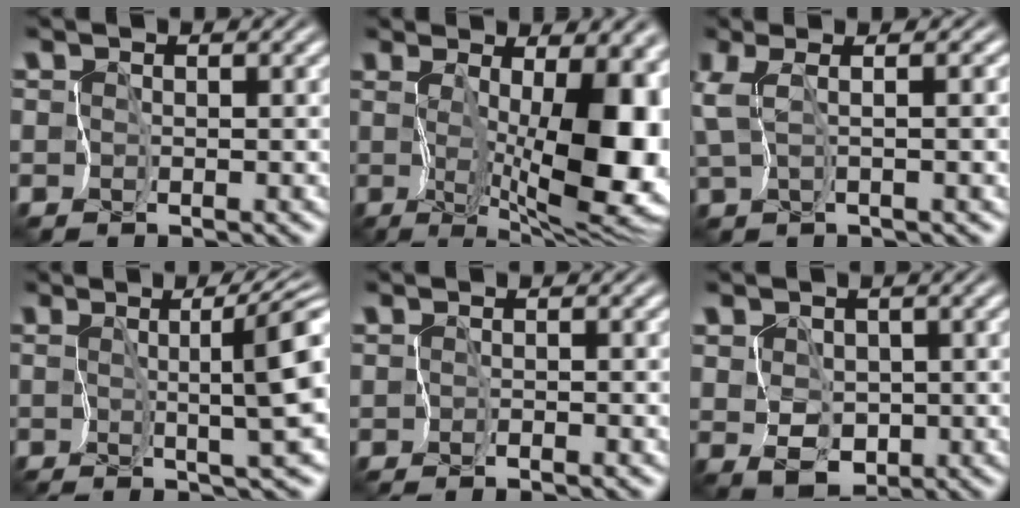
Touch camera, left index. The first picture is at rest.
{"total": 11.7, "force": [-0.3, 3.0, 11.3], "torque": [-0.157, -0.004, -0.003]}
{"total": 5.0, "force": [0.7, 1.7, 4.7], "torque": [-0.113, 0.003, 0.020]}
{"total": 6.2, "force": [0.7, -0.2, 6.2], "torque": [-0.078, 0.003, 0.009]}
{"total": 1.0, "force": [-0.3, -1.0, -0.1], "torque": [-0.009, -0.001, -0.007]}
{"total": 2.0, "force": [0.2, 1.3, 1.4], "torque": [-0.040, -0.007, 0.012]}